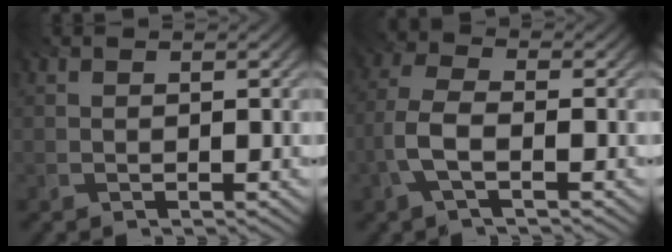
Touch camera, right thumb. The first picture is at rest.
{"total": 4.9, "force": [-2.7, 1.7, 3.8], "torque": [-0.097, -0.002, -0.066]}